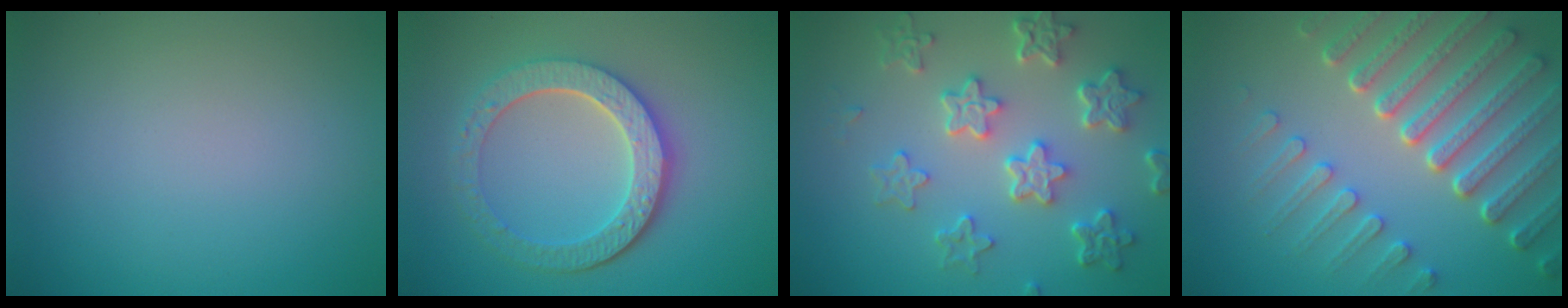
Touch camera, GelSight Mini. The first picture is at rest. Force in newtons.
{"total": 5.4, "press": 4.4, "slide": 3.0}
{"total": 5.8, "press": 4.5, "slide": 3.6}
{"total": 7.8, "press": 5.9, "slide": 5.1}